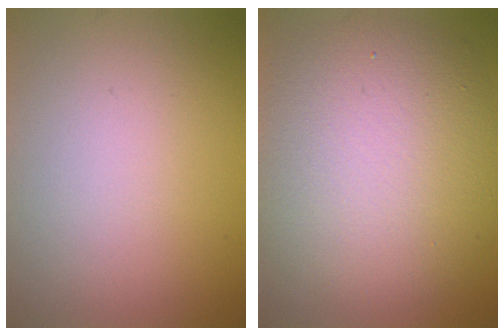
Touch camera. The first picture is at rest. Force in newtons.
{"total": 10.7, "press": 10.7, "slide": 1.1}